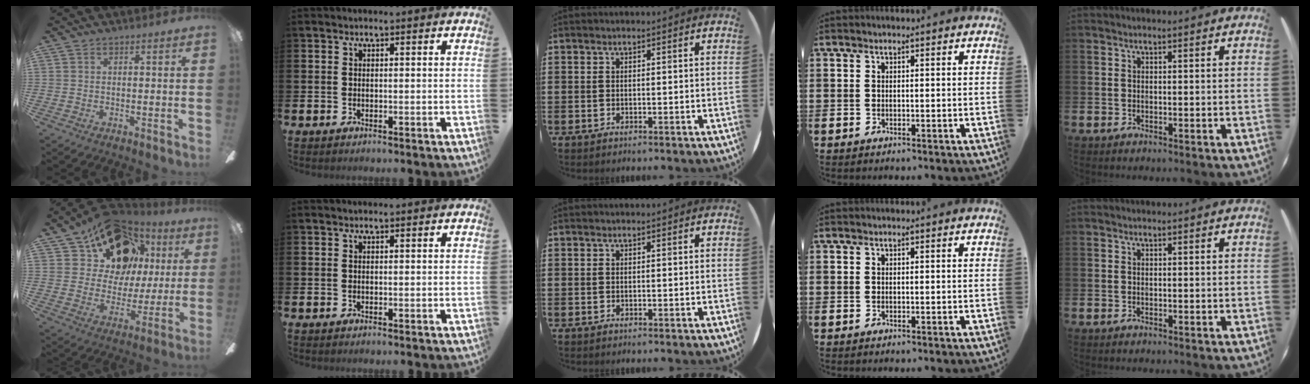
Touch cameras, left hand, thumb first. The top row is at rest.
{"thumb": {"total": 18.1, "force": [10.3, 12.6, 7.8], "torque": [-0.141, -0.040, 0.197]}}